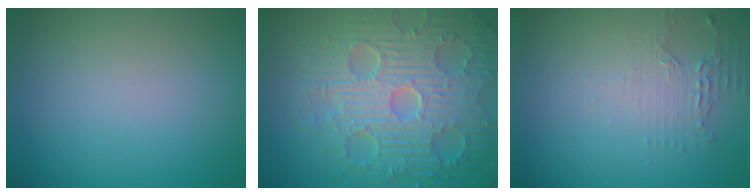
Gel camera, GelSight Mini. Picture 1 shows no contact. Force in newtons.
{"total": 9.2, "press": 6.7, "slide": 6.3}
{"total": 2.2, "press": 1.7, "slide": 1.4}